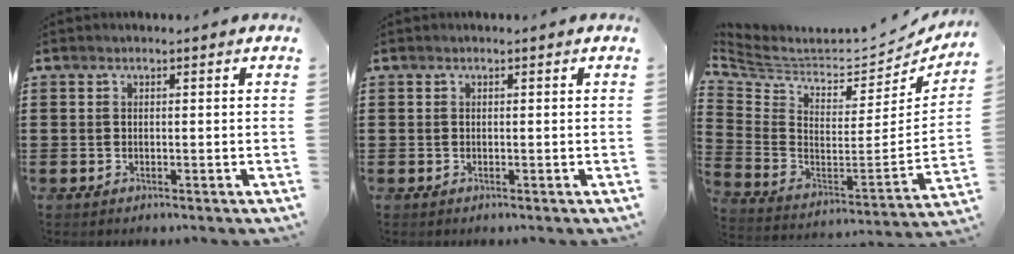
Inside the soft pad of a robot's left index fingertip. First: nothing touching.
{"total": 0.0}
{"total": 5.2, "force": [5.0, 0.6, 1.1], "torque": [-0.056, -0.061, 0.082]}